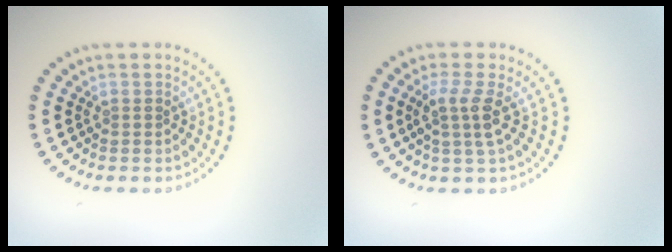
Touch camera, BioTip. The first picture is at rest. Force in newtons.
{"total": 2.5, "press": 2.0, "slide": 1.5}